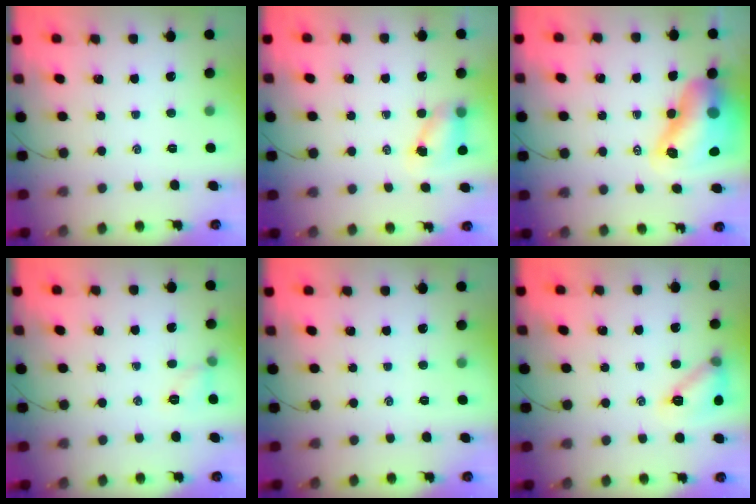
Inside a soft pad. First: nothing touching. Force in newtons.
{"total": 5.5, "press": 5.5, "slide": 0.5}
{"total": 13.4, "press": 12.8, "slide": 4.0}
{"total": 5.4, "press": 5.3, "slide": 1.1}
{"total": 0.0}
{"total": 12.0, "press": 11.9, "slide": 0.6}